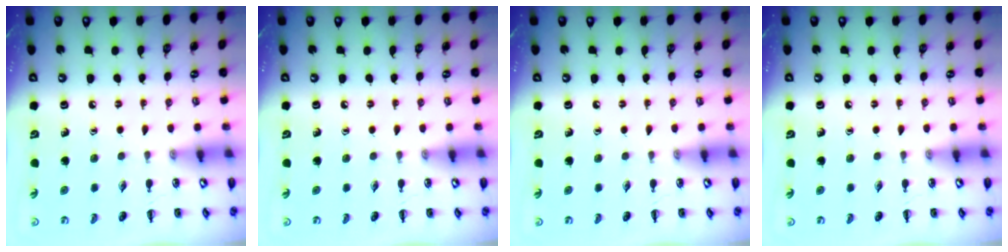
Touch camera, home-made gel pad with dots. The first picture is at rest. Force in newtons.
{"total": 0.0}
{"total": 0.0}
{"total": 0.0}